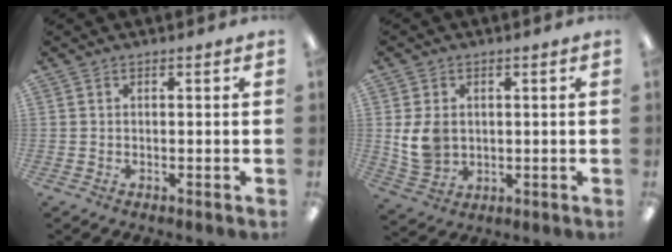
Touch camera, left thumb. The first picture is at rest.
{"total": 7.6, "force": [1.2, 6.2, 4.3], "torque": [-0.089, 0.004, 0.024]}